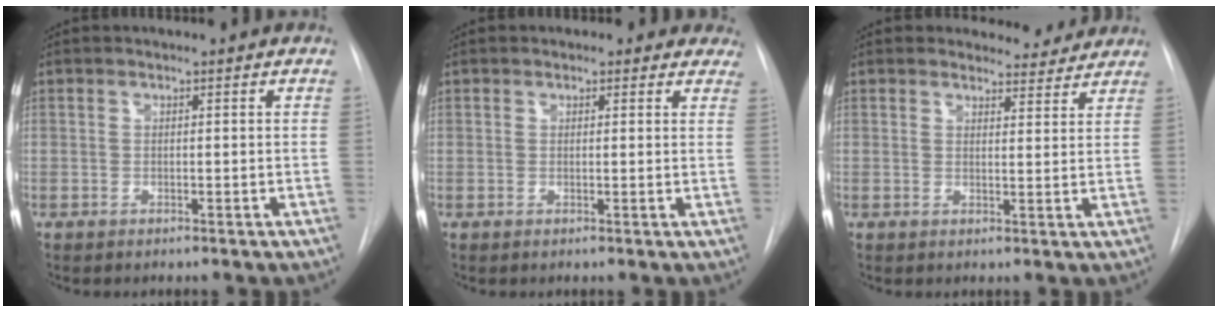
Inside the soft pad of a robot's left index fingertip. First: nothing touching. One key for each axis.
{"total": 4.2, "fx": 3.5, "fy": 2.2, "fz": 0.5, "tx": 0.021, "ty": -0.004, "tz": 0.024}
{"total": 4.1, "fx": 3.9, "fy": 1.3, "fz": -0.4, "tx": 0.010, "ty": -0.009, "tz": 0.041}